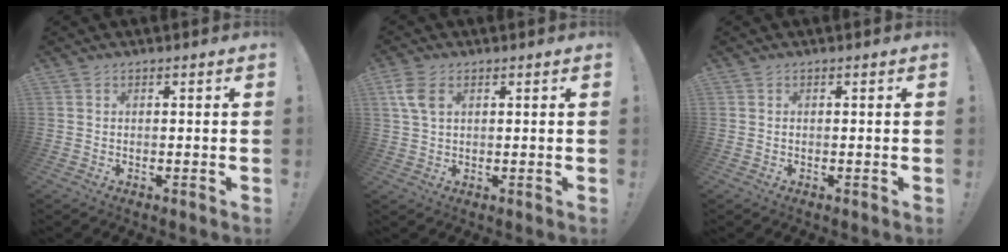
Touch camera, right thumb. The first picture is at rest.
{"total": 5.8, "force": [2.1, 3.4, 4.2], "torque": [-0.087, -0.002, 0.037]}
{"total": 0.0}